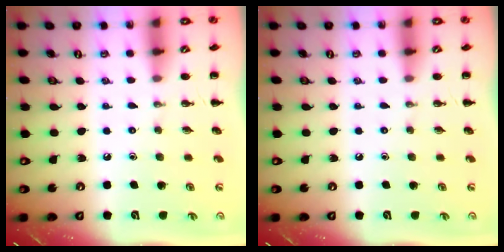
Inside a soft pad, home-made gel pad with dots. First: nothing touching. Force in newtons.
{"total": 0.0}